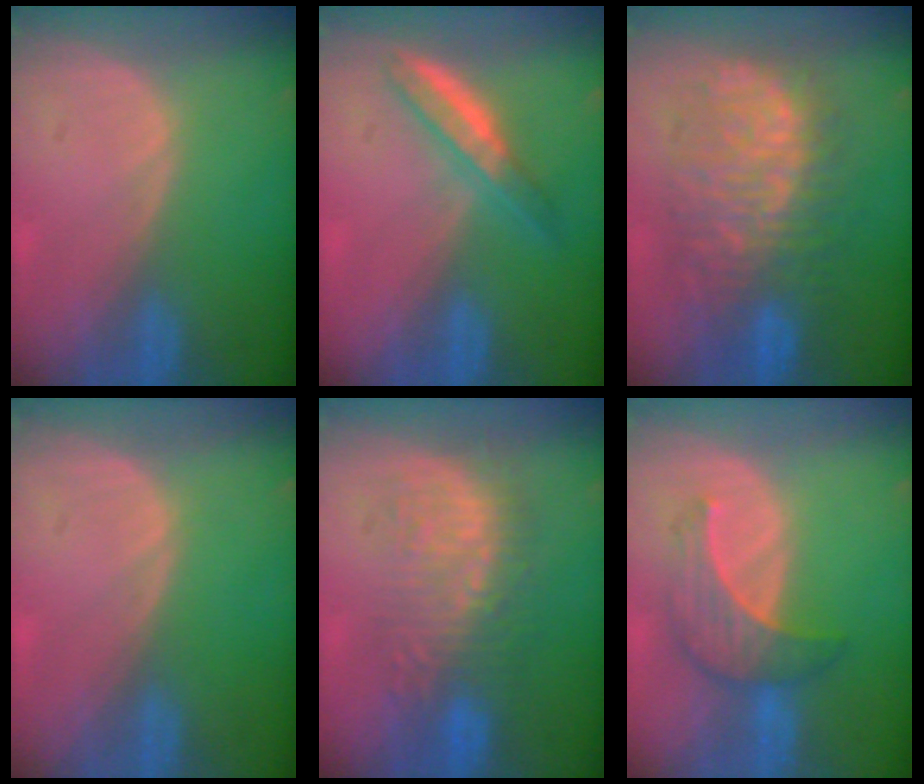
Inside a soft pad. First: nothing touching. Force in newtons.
{"total": 4.5, "press": 4.4, "slide": 0.9}
{"total": 12.3, "press": 12.2, "slide": 1.3}
{"total": 0.0}
{"total": 8.7, "press": 8.6, "slide": 1.2}
{"total": 5.8, "press": 5.8, "slide": 0.6}